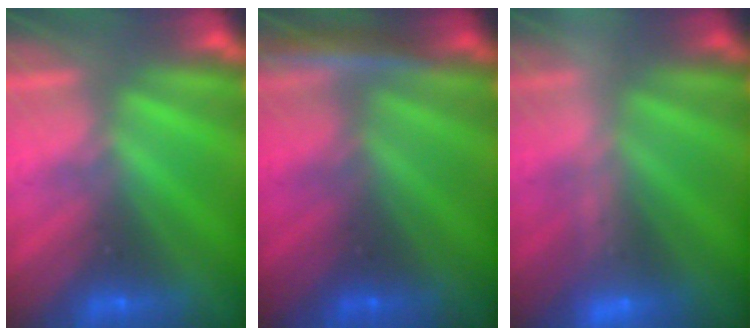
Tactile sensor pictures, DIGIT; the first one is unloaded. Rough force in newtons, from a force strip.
{"total": 1.3}
{"total": 2.3}